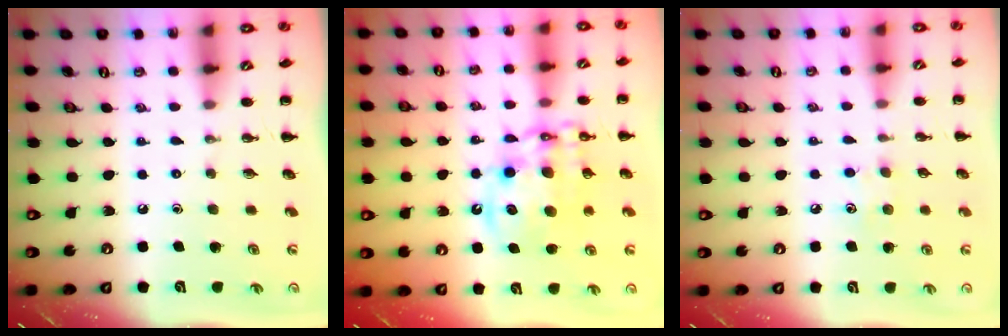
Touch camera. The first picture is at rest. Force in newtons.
{"total": 13.9, "press": 13.5, "slide": 3.1}
{"total": 6.6, "press": 6.3, "slide": 1.8}